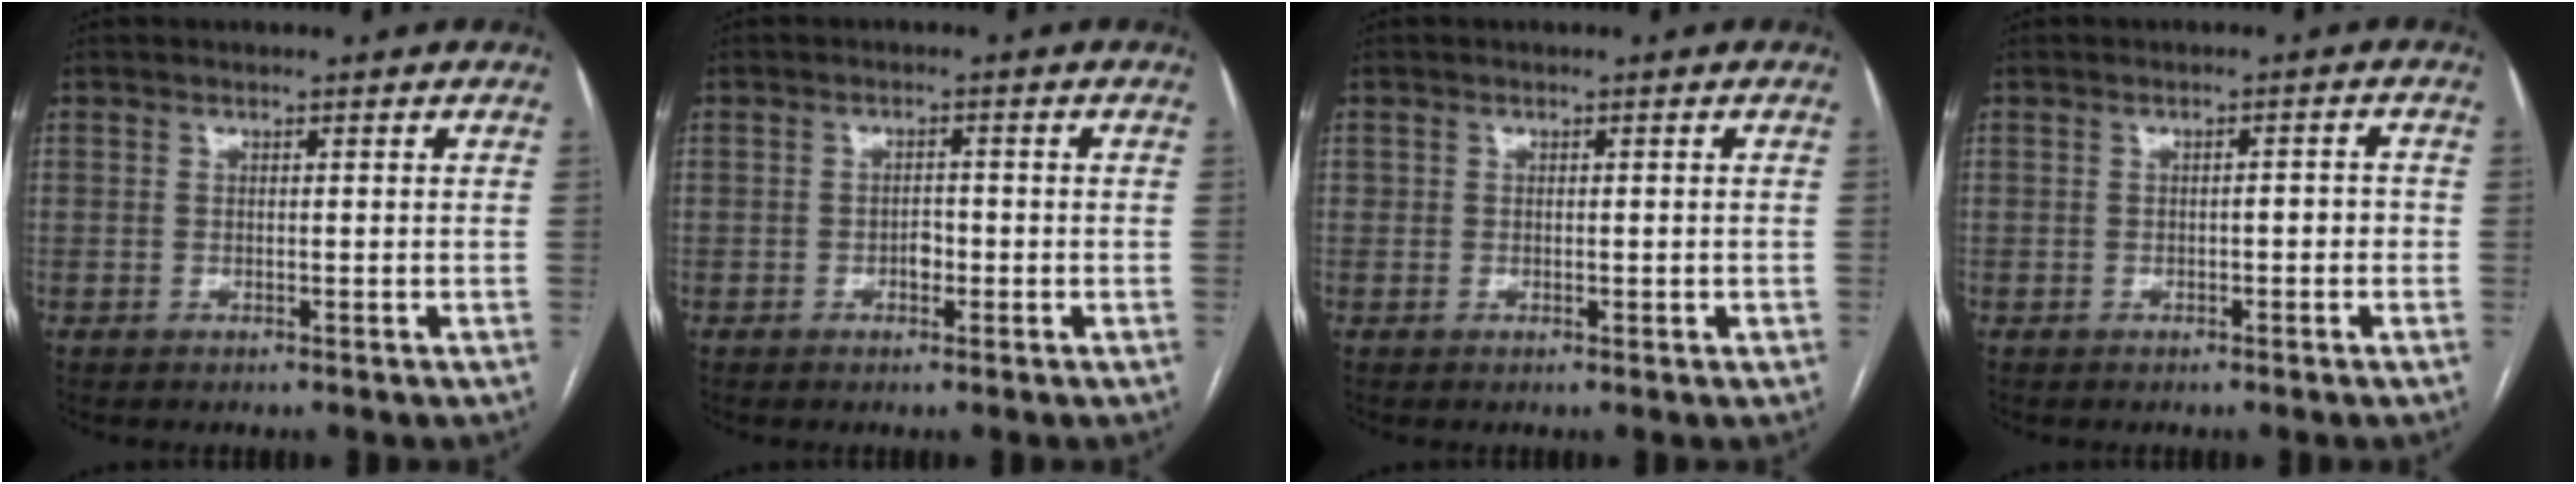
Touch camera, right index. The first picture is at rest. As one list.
[{"total": 1.8, "force": [-0.7, 1.0, 1.2], "torque": [-0.016, 0.006, -0.011]}, {"total": 1.0, "force": [0.0, 0.9, 0.6], "torque": [-0.006, 0.006, 0.003]}, {"total": 1.9, "force": [-0.5, 0.7, 1.7], "torque": [-0.023, 0.007, -0.006]}]